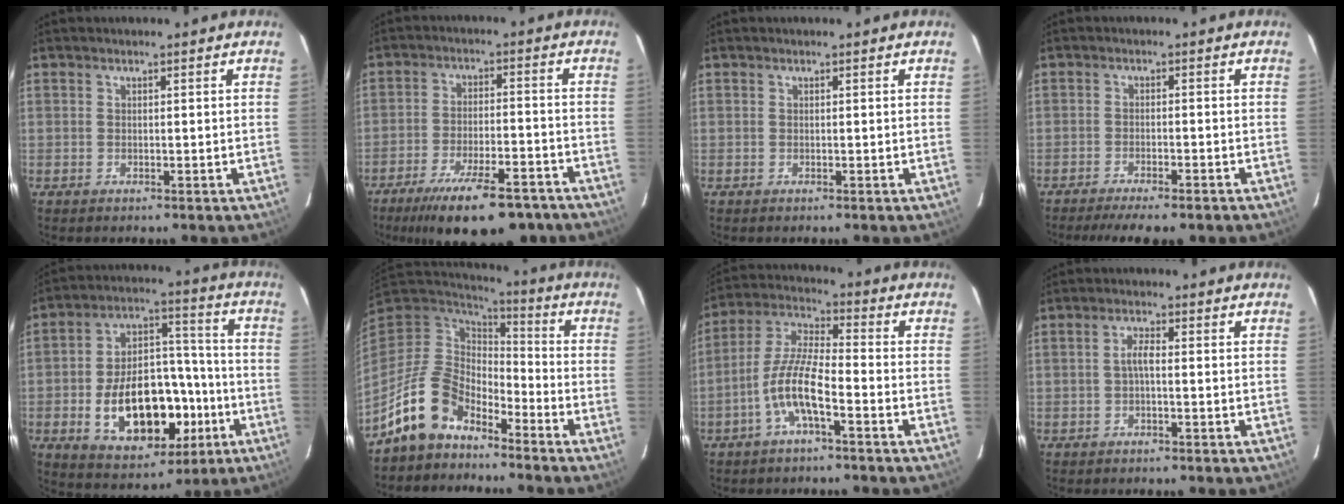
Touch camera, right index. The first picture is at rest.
{"total": 18.1, "force": [-13.7, 5.3, 10.5], "torque": [-0.190, -0.027, -0.197]}
{"total": 0.0}
{"total": 9.2, "force": [-7.7, 1.7, 4.9], "torque": [-0.107, -0.023, -0.116]}
{"total": 21.0, "force": [-6.6, 12.2, 15.7], "torque": [-0.296, 0.030, -0.079]}
{"total": 12.2, "force": [-8.9, 6.5, 5.2], "torque": [-0.117, 0.014, -0.163]}
{"total": 9.4, "force": [-4.3, 1.9, 8.2], "torque": [-0.179, 0.007, -0.084]}
{"total": 2.0, "force": [-0.5, 0.4, 1.9], "torque": [-0.039, 0.007, -0.011]}